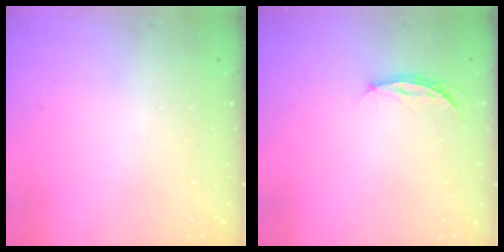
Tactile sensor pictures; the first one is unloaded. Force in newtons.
{"total": 3.8, "press": 3.8, "slide": 0.5}